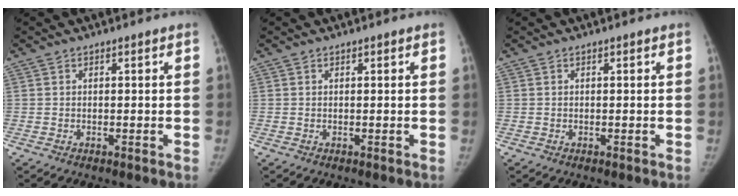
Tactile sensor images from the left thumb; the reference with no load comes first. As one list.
[{"total": 0.0}, {"total": 0.0}]